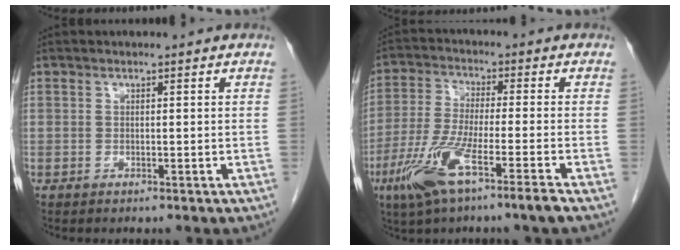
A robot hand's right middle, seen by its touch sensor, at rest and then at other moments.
{"total": 10.4, "force": [-5.6, 0.0, 8.7], "torque": [-0.180, -0.020, -0.110]}